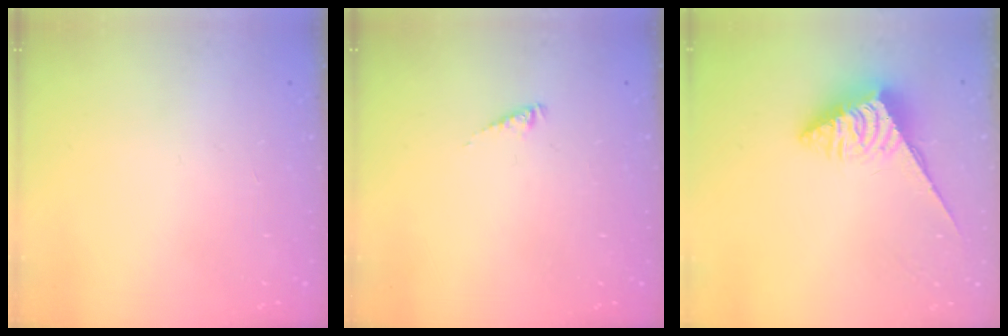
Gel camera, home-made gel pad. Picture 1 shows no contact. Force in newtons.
{"total": 1.4, "press": 1.4, "slide": 0.2}
{"total": 5.6, "press": 5.6, "slide": 0.2}